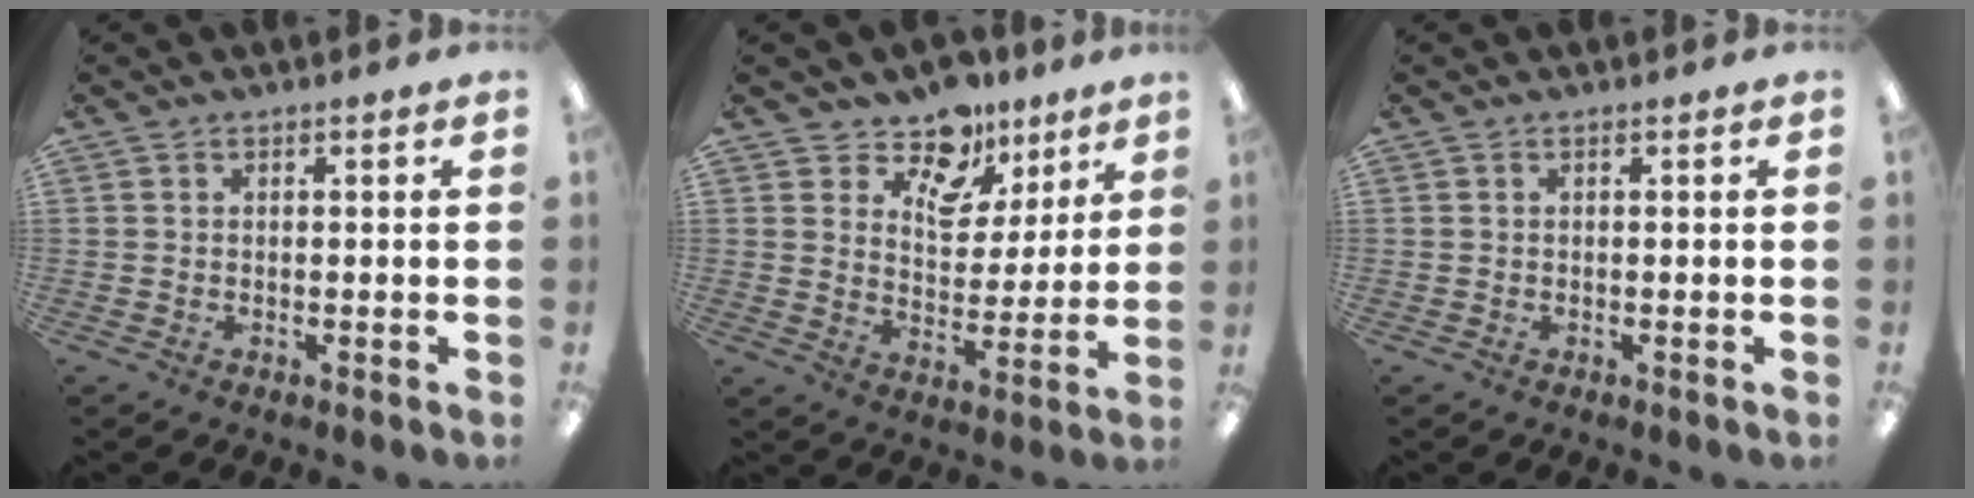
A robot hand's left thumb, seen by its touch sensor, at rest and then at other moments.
{"total": 12.1, "force": [9.0, 7.0, 4.0], "torque": [-0.074, -0.056, 0.168]}
{"total": 0.0}